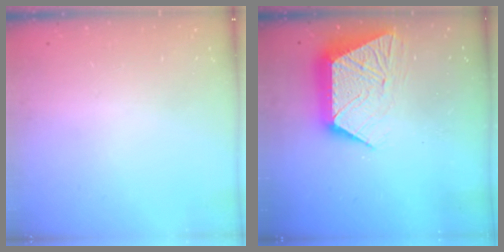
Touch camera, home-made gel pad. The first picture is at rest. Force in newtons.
{"total": 13.4, "press": 13.3, "slide": 0.9}